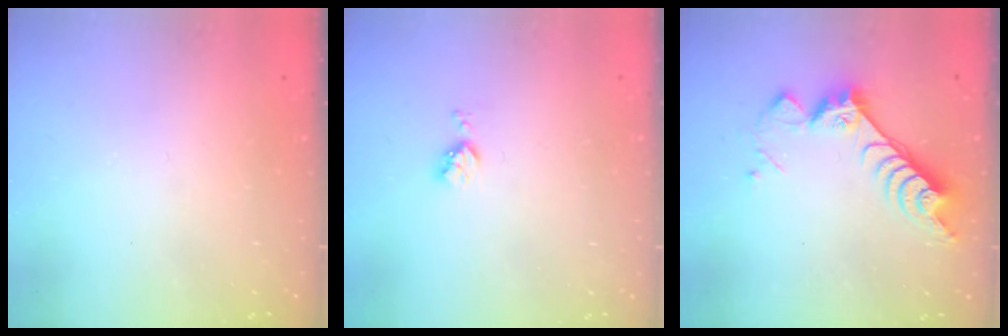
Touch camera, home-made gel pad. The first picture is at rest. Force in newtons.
{"total": 4.3, "press": 4.3, "slide": 0.6}
{"total": 10.1, "press": 10.0, "slide": 1.0}